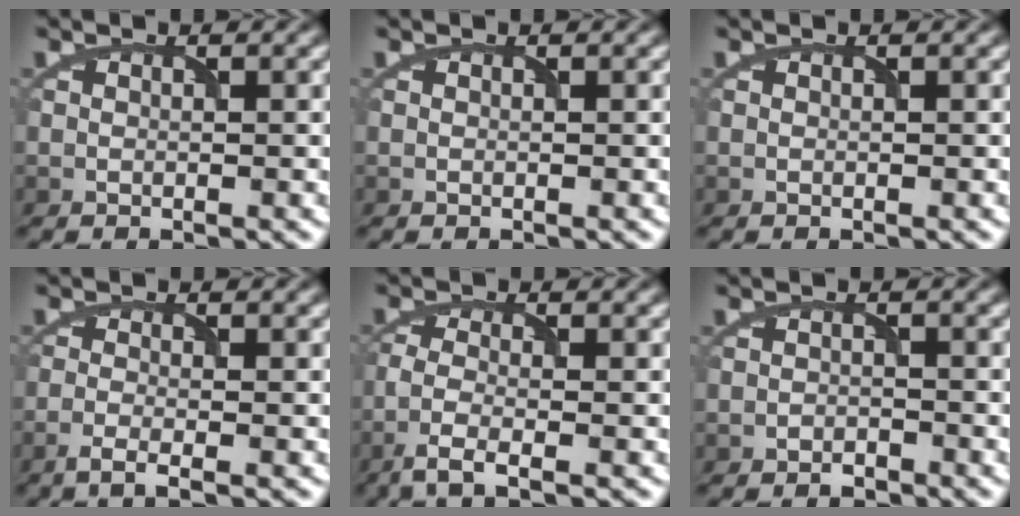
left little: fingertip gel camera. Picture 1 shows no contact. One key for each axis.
{"total": 0.0}
{"total": 0.0}
{"total": 2.1, "fx": -1.3, "fy": 0.4, "fz": 1.6, "tx": -0.030, "ty": -0.003, "tz": -0.037}
{"total": 3.8, "fx": -2.4, "fy": 1.0, "fz": 2.8, "tx": -0.065, "ty": -0.008, "tz": -0.061}
{"total": 1.0, "fx": -0.8, "fy": 0.5, "fz": 0.2, "tx": 0.001, "ty": 0.003, "tz": -0.015}